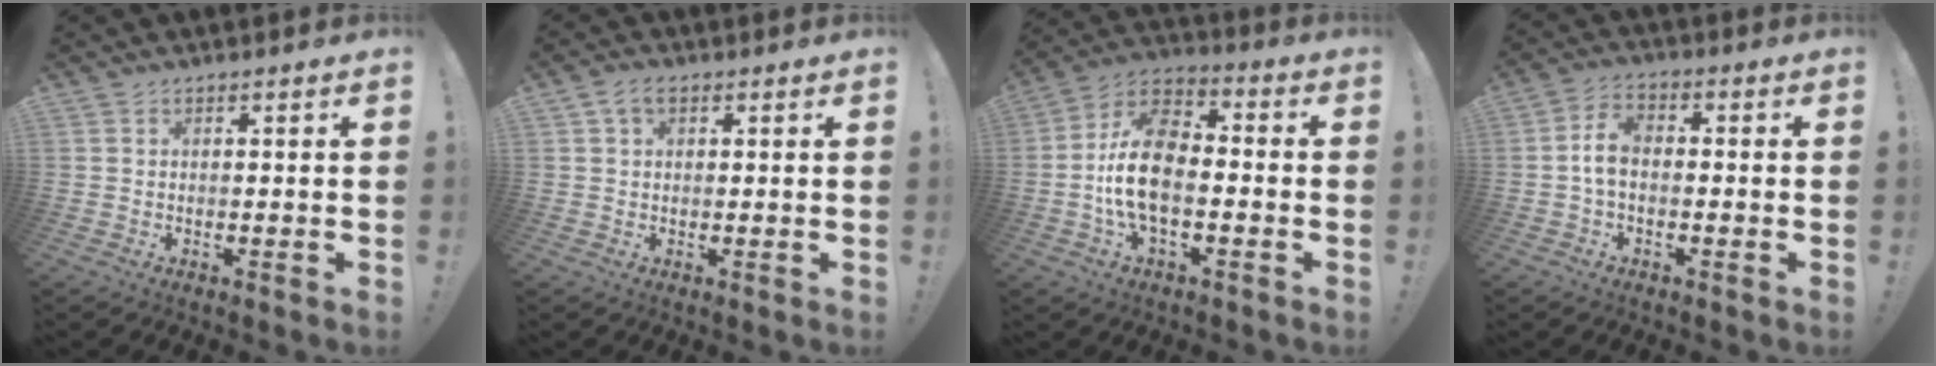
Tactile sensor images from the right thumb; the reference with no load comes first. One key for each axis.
{"total": 3.5, "fx": 1.4, "fy": 2.3, "fz": 2.3, "tx": -0.040, "ty": 0.005, "tz": 0.027}
{"total": 14.7, "fx": -3.3, "fy": 8.3, "fz": 11.6, "tx": -0.228, "ty": 0.019, "tz": -0.057}
{"total": 6.1, "fx": -0.6, "fy": 3.6, "fz": 4.9, "tx": -0.095, "ty": 0.005, "tz": -0.008}